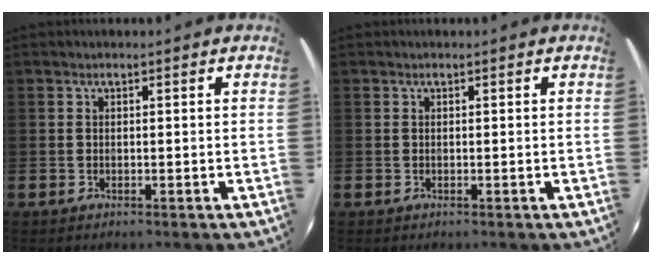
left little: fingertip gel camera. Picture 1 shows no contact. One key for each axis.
{"total": 0.0}